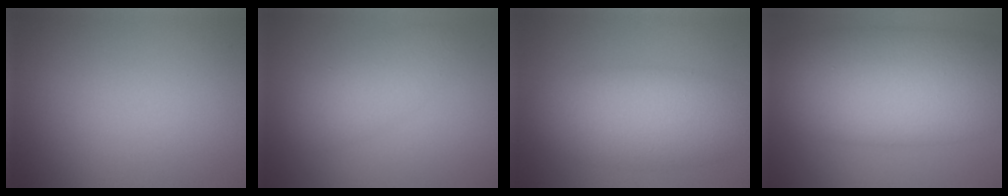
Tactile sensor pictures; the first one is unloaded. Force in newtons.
{"total": 3.6, "press": 3.6, "slide": 0.2}
{"total": 7.0, "press": 7.0, "slide": 0.4}
{"total": 13.1, "press": 13.1, "slide": 0.1}